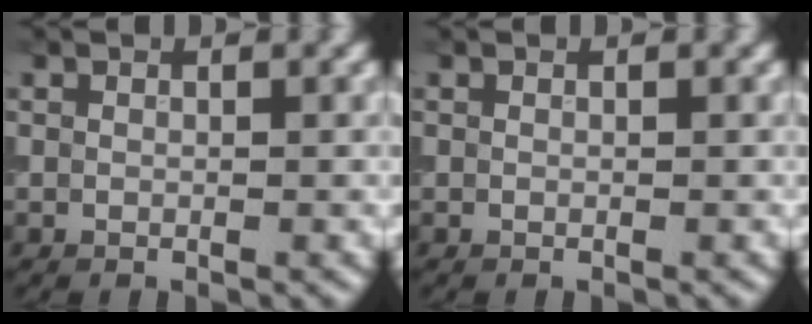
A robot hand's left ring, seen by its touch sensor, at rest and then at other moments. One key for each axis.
{"total": 0.0}